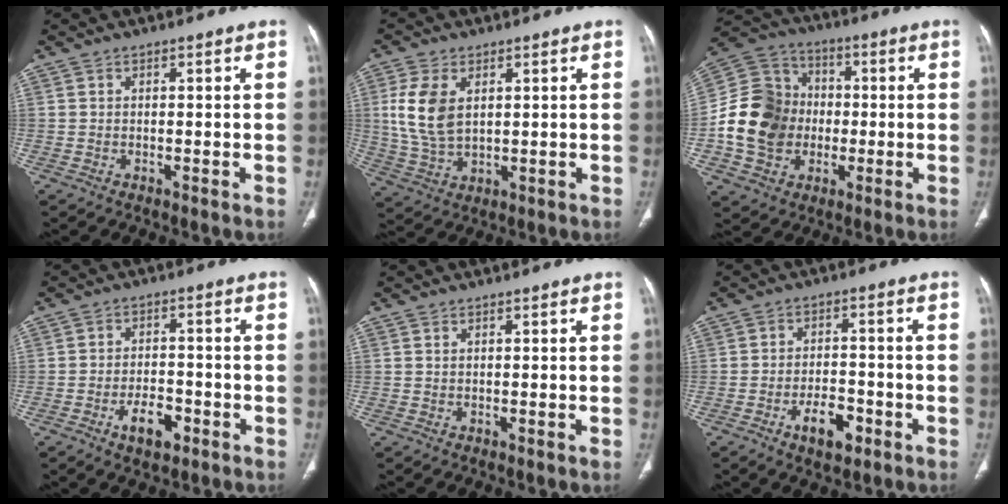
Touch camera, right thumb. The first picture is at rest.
{"total": 9.6, "force": [2.3, 5.7, 7.3], "torque": [-0.150, -0.008, 0.054]}
{"total": 16.2, "force": [-2.2, 13.9, 8.1], "torque": [-0.133, 0.031, -0.042]}
{"total": 6.2, "force": [-3.1, 3.3, 4.2], "torque": [-0.060, 0.019, -0.050]}
{"total": 0.0}
{"total": 6.7, "force": [-3.4, 3.4, 4.7], "torque": [-0.065, 0.021, -0.053]}